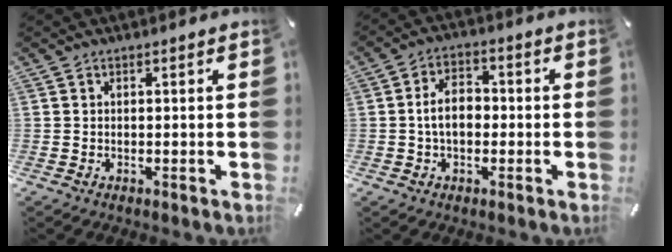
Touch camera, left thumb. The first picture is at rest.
{"total": 6.9, "force": [-0.7, 4.4, 5.3], "torque": [-0.108, 0.011, -0.016]}